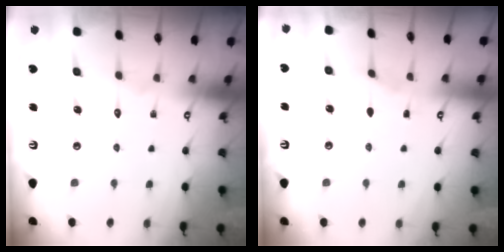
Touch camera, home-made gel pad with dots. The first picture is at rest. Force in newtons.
{"total": 1.6, "press": 1.6, "slide": 0.3}